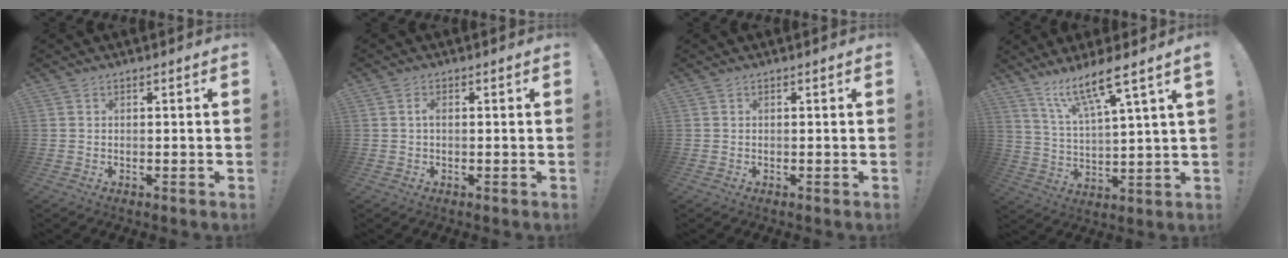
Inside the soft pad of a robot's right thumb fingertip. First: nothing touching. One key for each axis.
{"total": 1.2, "fx": 0.2, "fy": 0.6, "fz": 1.0, "tx": -0.020, "ty": 0.006, "tz": 0.003}
{"total": 0.0}
{"total": 12.2, "fx": 8.9, "fy": 0.9, "fz": 8.4, "tx": -0.142, "ty": -0.051, "tz": 0.142}